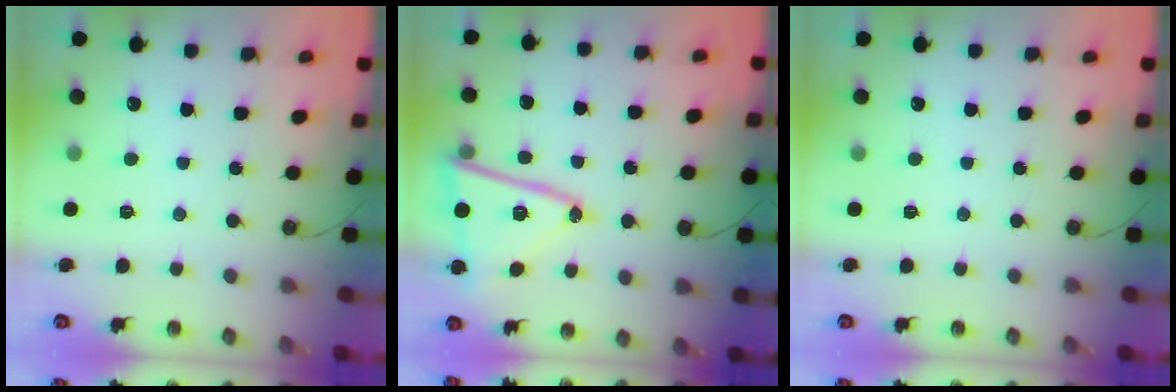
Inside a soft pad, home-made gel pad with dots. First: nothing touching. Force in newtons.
{"total": 16.1, "press": 16.1, "slide": 1.2}
{"total": 0.0}